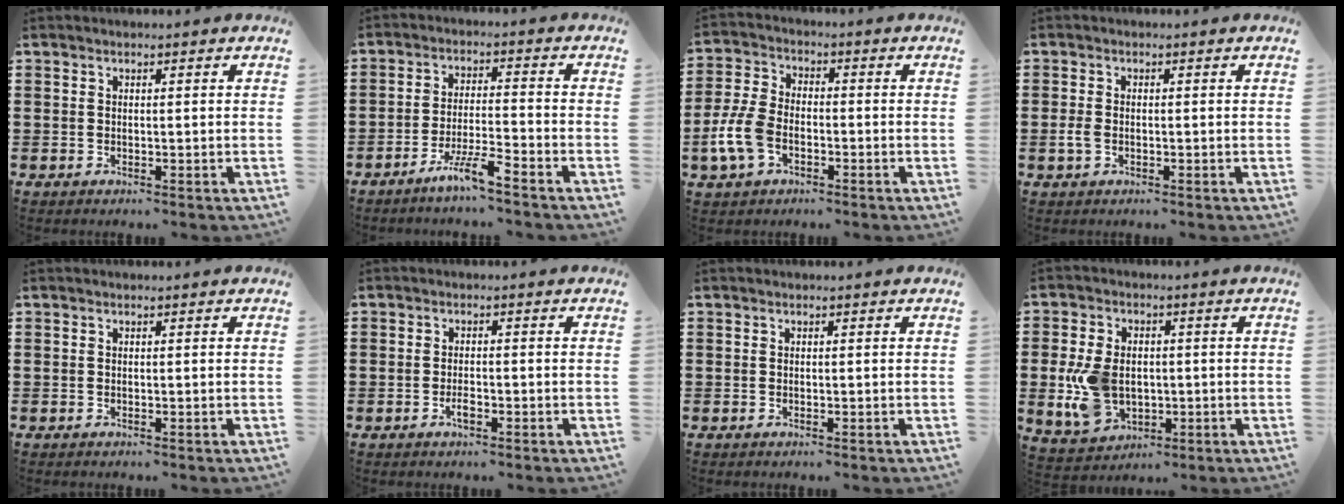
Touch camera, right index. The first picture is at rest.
{"total": 5.8, "force": [-4.7, -0.2, 3.4], "torque": [-0.077, -0.011, -0.091]}
{"total": 6.5, "force": [-2.7, 3.9, 4.5], "torque": [-0.126, -0.003, -0.061]}
{"total": 1.8, "force": [-0.5, 1.1, 1.4], "torque": [-0.042, -0.005, -0.013]}
{"total": 0.0}
{"total": 2.0, "force": [-0.9, 0.8, 1.6], "torque": [-0.032, 0.001, -0.017]}
{"total": 0.0}
{"total": 9.2, "force": [-0.7, 6.4, 6.5], "torque": [-0.161, 0.007, -0.014]}